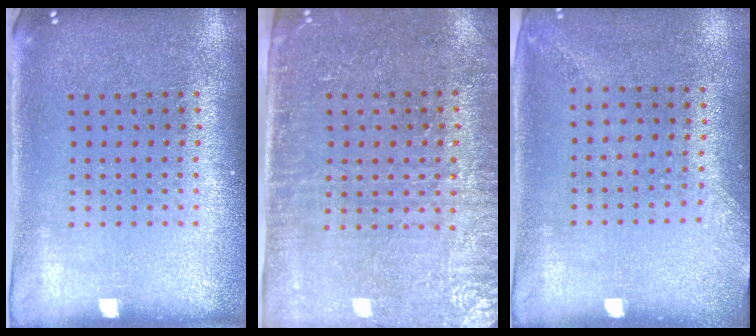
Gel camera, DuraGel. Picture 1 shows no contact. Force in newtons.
{"total": 3.4, "press": 3.1, "slide": 1.4}
{"total": 1.4, "press": 1.0, "slide": 1.0}